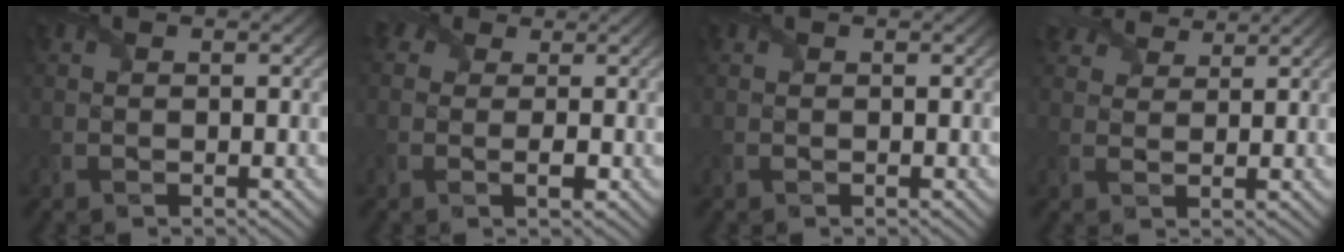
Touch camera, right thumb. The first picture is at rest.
{"total": 4.0, "force": [0.5, 2.8, 2.8], "torque": [-0.054, 0.002, -0.001]}
{"total": 0.0}
{"total": 4.8, "force": [4.1, 2.0, 1.7], "torque": [-0.044, 0.013, 0.071]}